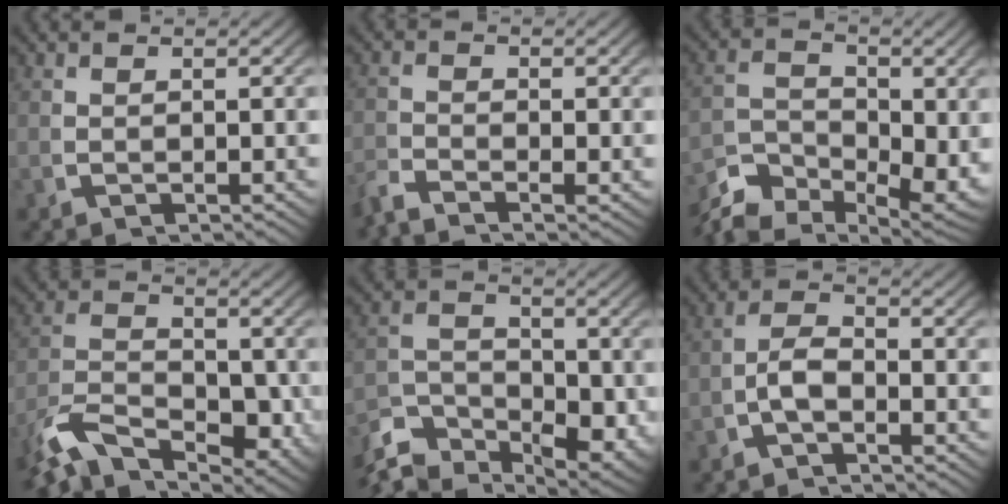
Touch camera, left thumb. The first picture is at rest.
{"total": 2.2, "force": [-2.0, 0.5, 0.9], "torque": [-0.020, -0.013, -0.040]}
{"total": 6.6, "force": [-3.5, 3.9, 4.0], "torque": [-0.055, -0.038, -0.053]}
{"total": 7.5, "force": [-3.2, 4.3, 5.2], "torque": [-0.089, -0.032, -0.053]}
{"total": 7.4, "force": [-3.9, 4.6, 4.3], "torque": [-0.061, -0.036, -0.059]}
{"total": 3.0, "force": [-1.1, 1.9, 2.1], "torque": [-0.046, -0.013, -0.017]}